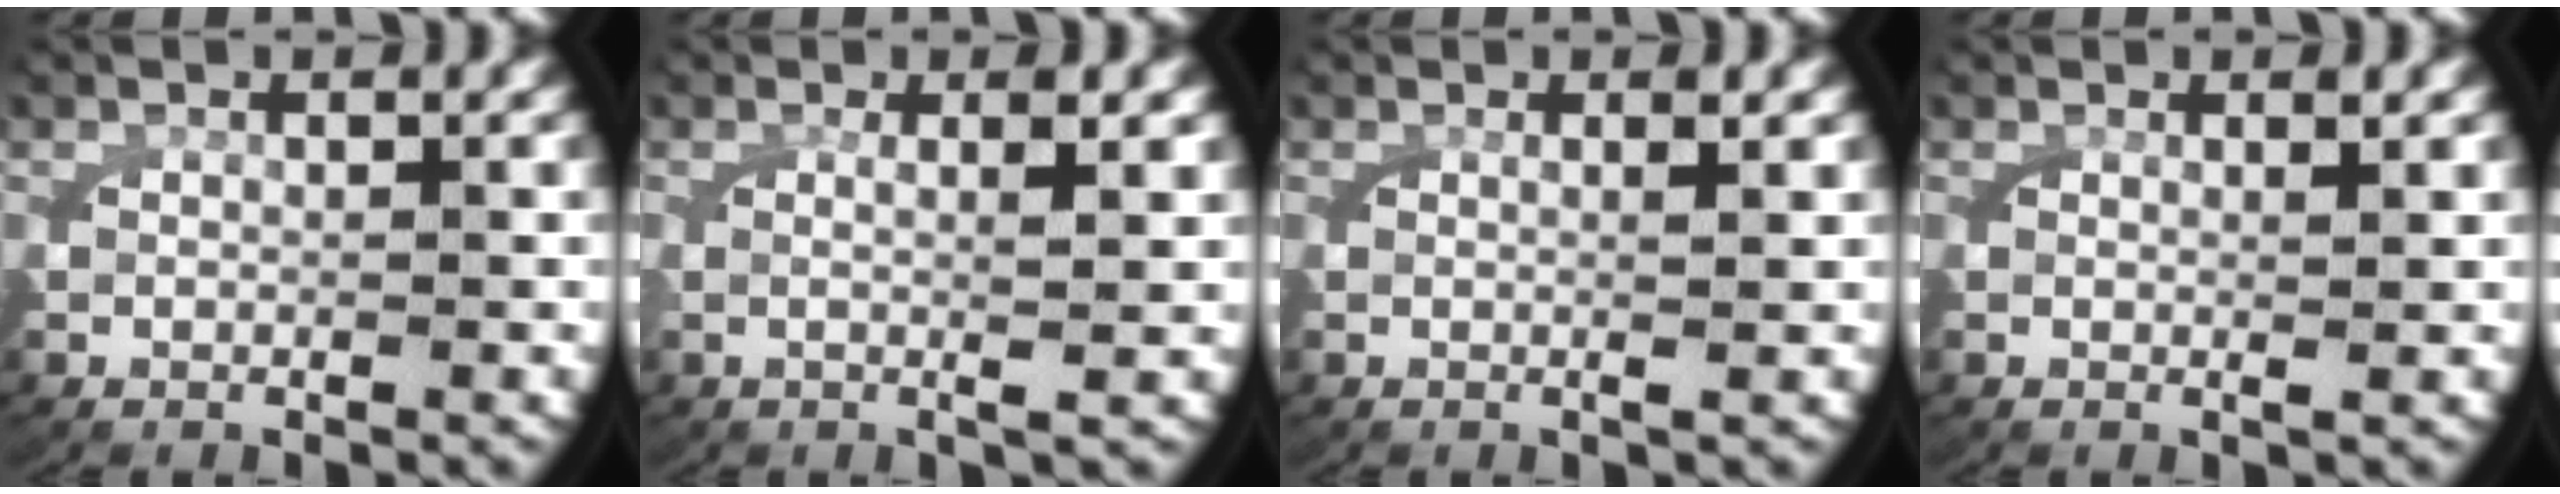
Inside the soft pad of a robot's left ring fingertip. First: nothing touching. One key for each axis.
{"total": 2.8, "fx": 0.4, "fy": 0.2, "fz": 2.8, "tx": -0.057, "ty": -0.008, "tz": 0.010}
{"total": 1.4, "fx": 0.3, "fy": -0.1, "fz": 1.3, "tx": -0.029, "ty": -0.004, "tz": 0.005}
{"total": 1.0, "fx": 0.3, "fy": -0.1, "fz": 1.0, "tx": -0.021, "ty": -0.006, "tz": 0.006}